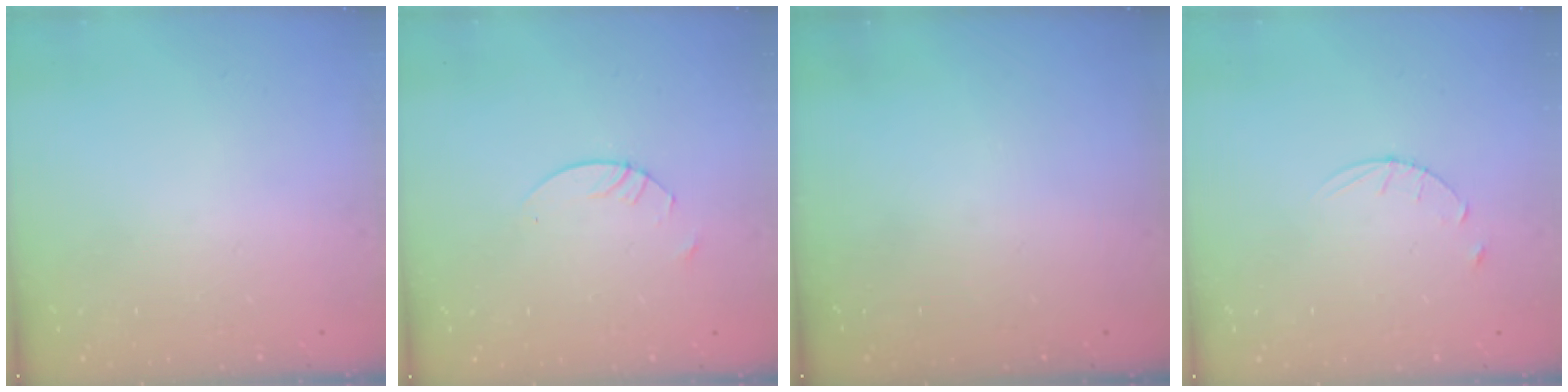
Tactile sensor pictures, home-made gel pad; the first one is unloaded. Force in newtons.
{"total": 2.4, "press": 2.4, "slide": 0.1}
{"total": 0.0}
{"total": 4.9, "press": 4.9, "slide": 0.6}